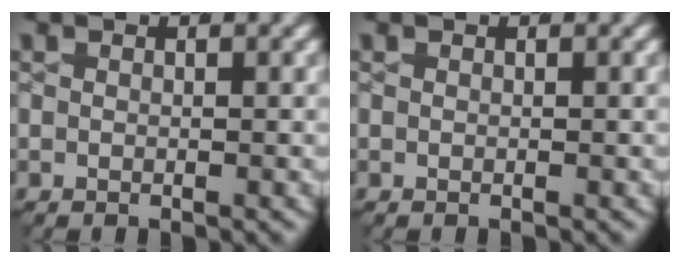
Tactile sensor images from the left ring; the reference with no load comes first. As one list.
[{"total": 0.0}]